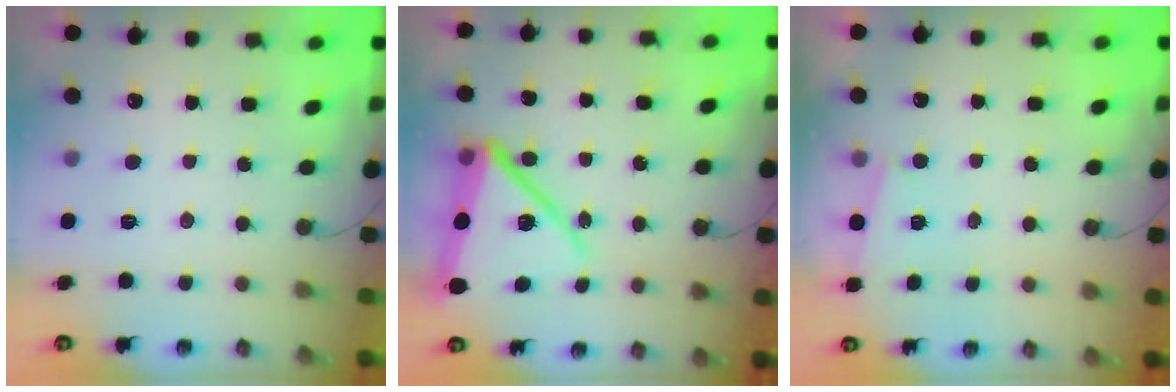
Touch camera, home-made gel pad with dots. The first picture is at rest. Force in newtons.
{"total": 16.9, "press": 16.8, "slide": 2.1}
{"total": 1.0, "press": 1.0, "slide": 0.3}